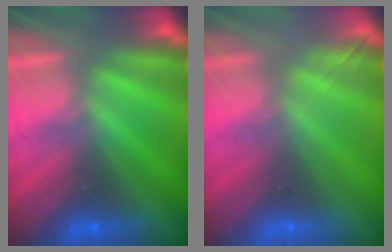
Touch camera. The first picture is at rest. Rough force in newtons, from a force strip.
{"total": 2.1}